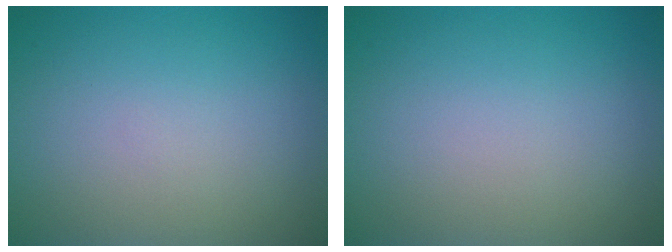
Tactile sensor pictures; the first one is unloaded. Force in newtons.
{"total": 0.0}